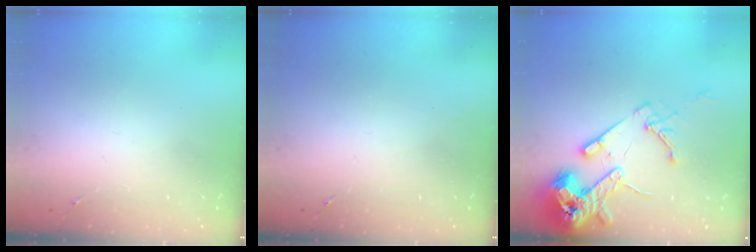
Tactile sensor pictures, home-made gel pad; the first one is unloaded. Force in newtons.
{"total": 0.0}
{"total": 16.3, "press": 16.1, "slide": 2.5}